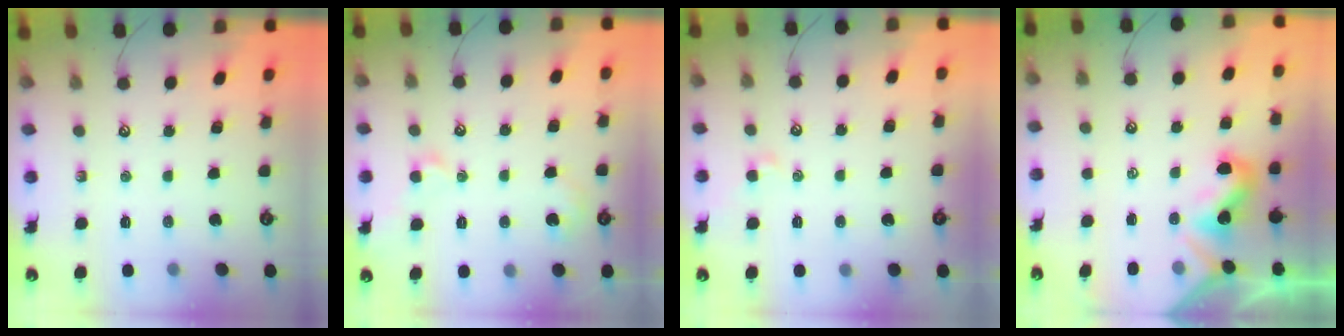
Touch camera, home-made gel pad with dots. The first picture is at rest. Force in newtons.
{"total": 1.6, "press": 1.5, "slide": 0.3}
{"total": 0.7, "press": 0.6, "slide": 0.4}
{"total": 1.8, "press": 1.7, "slide": 0.3}